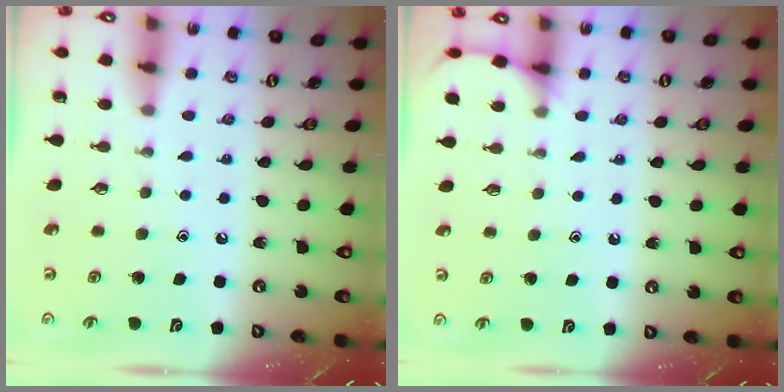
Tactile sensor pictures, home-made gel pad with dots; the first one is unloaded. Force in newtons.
{"total": 4.7, "press": 4.7, "slide": 0.5}